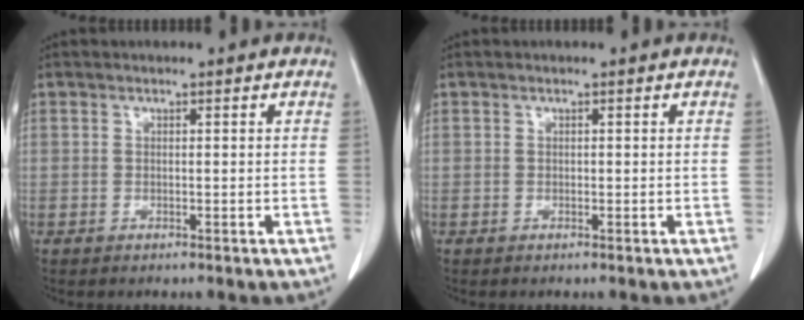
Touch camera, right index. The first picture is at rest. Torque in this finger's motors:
{"motor_torque": [0.06, -0.01, -0.01, 0.01]}